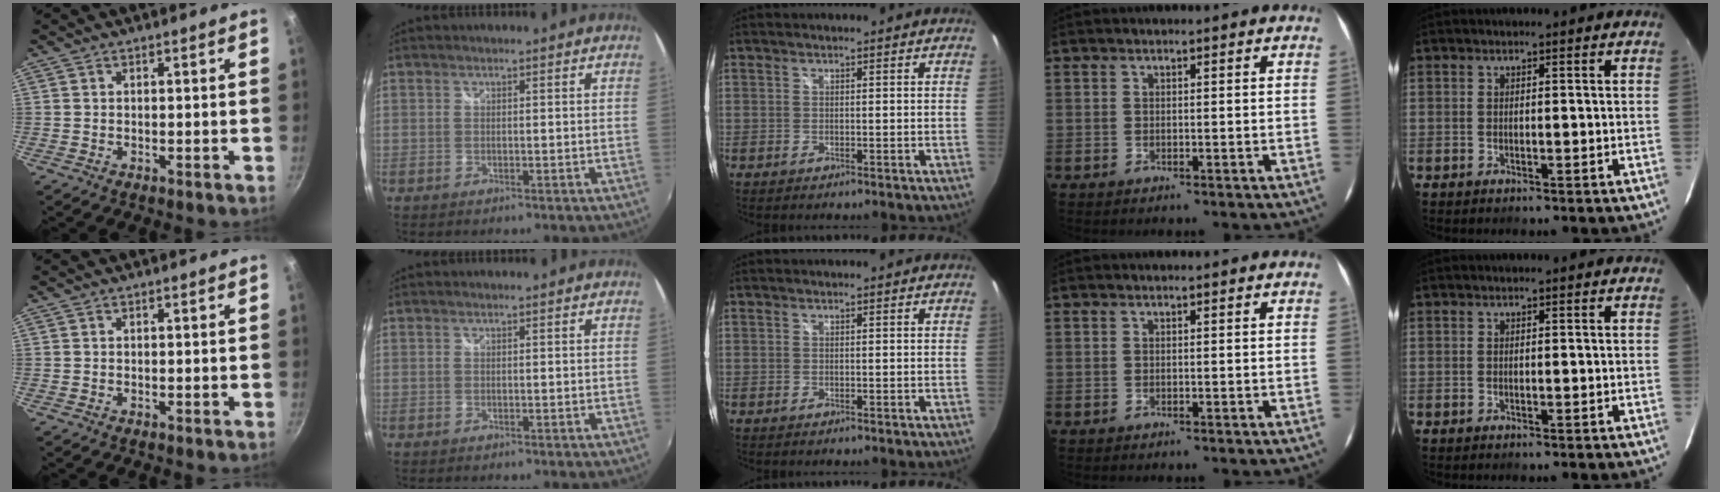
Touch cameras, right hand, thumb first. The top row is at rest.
{}